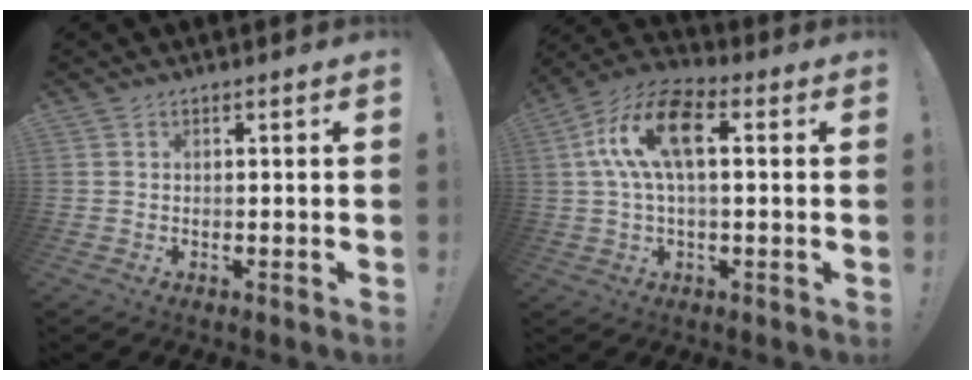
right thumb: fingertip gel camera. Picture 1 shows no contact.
{"total": 14.8, "force": [3.1, 7.2, 12.6], "torque": [-0.245, 0.013, 0.052]}